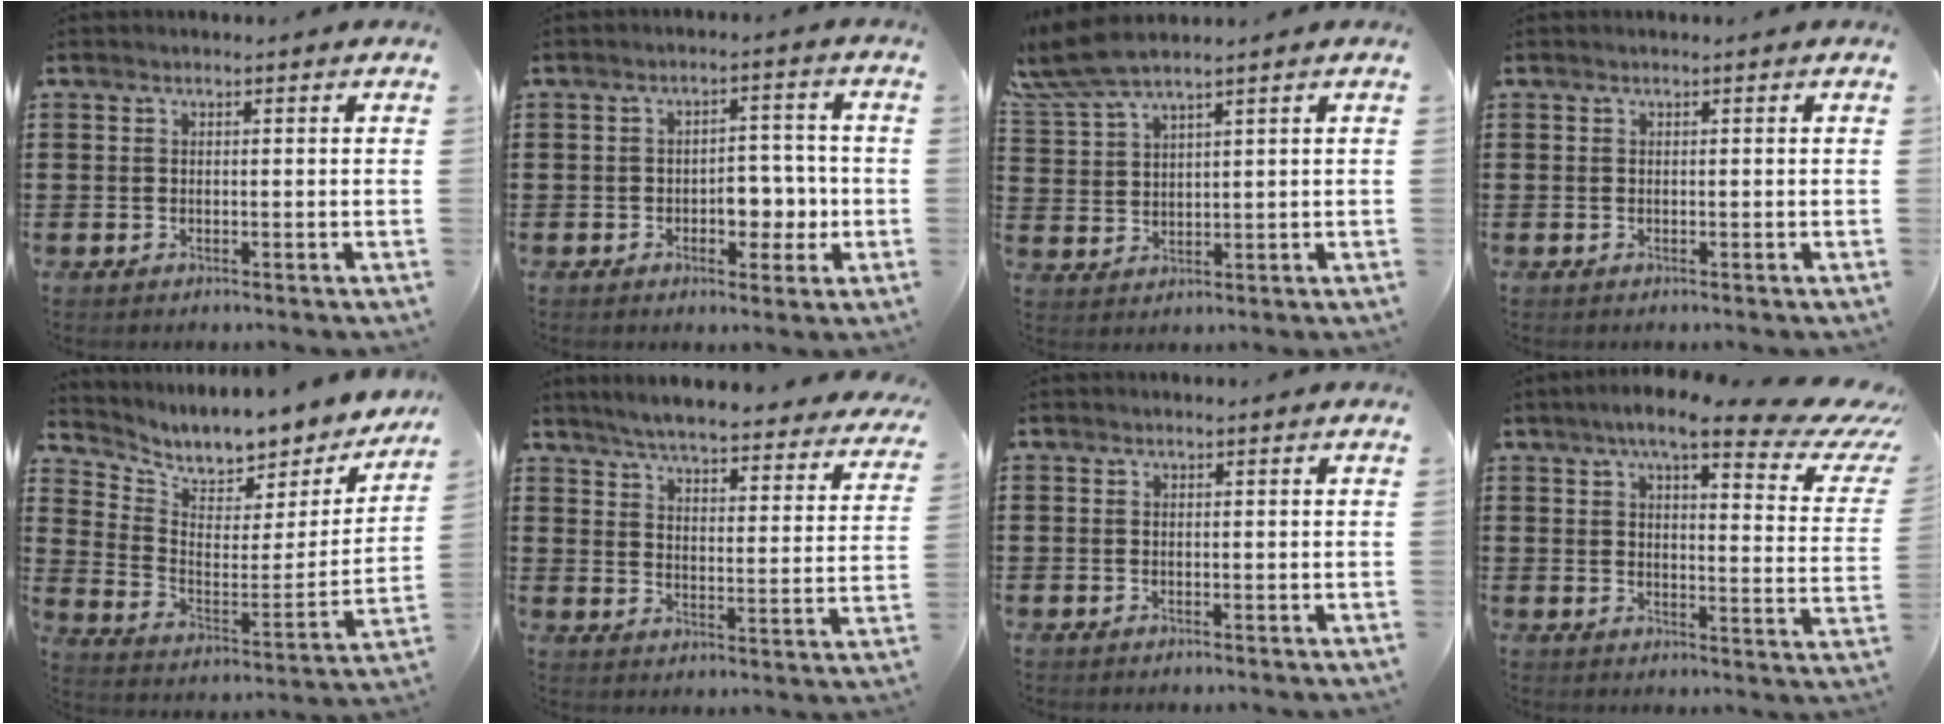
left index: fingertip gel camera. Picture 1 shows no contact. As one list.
[{"total": 5.4, "force": [-1.5, 3.5, 3.9], "torque": [-0.049, -0.001, -0.034]}, {"total": 5.7, "force": [4.7, 0.8, 3.2], "torque": [-0.086, -0.013, 0.083]}, {"total": 0.0}, {"total": 6.9, "force": [6.4, 1.7, 2.0], "torque": [-0.061, -0.062, 0.104]}, {"total": 4.9, "force": [4.7, -0.1, 1.2], "torque": [-0.049, -0.036, 0.077]}, {"total": 0.0}, {"total": 9.3, "force": [6.6, 2.4, 6.2], "torque": [-0.109, -0.029, 0.105]}]